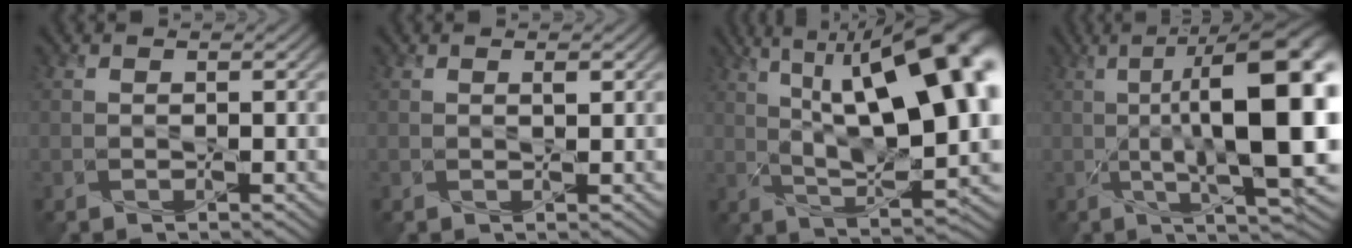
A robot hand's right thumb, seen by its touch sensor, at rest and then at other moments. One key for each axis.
{"total": 0.5, "fx": 0.4, "fy": 0.0, "fz": 0.3, "tx": -0.003, "ty": 0.000, "tz": 0.006}
{"total": 19.1, "fx": 6.0, "fy": 7.9, "fz": 16.4, "tx": -0.239, "ty": 0.048, "tz": 0.077}
{"total": 15.7, "fx": 1.0, "fy": 4.8, "fz": 14.9, "tx": -0.208, "ty": 0.017, "tz": 0.011}